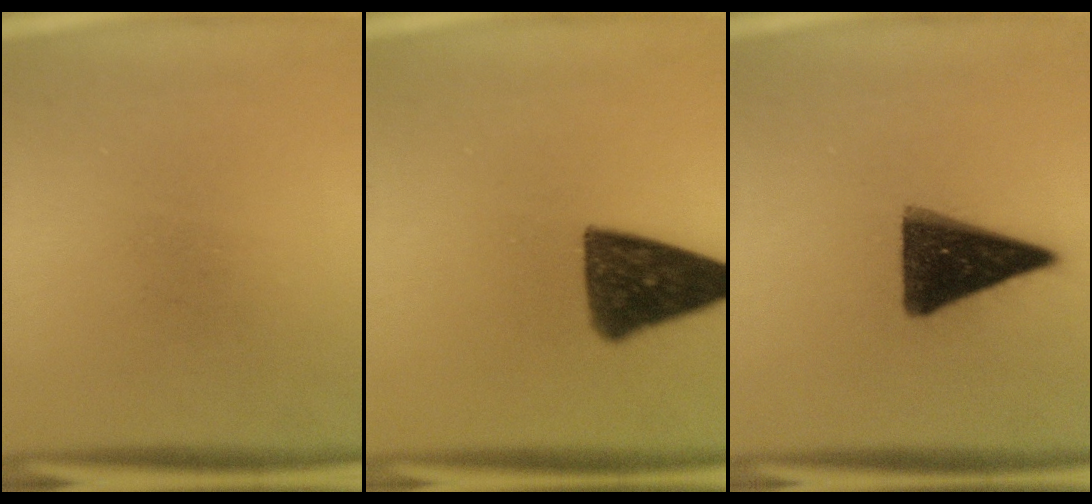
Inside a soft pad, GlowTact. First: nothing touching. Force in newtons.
{"total": 12.2}
{"total": 14.7}